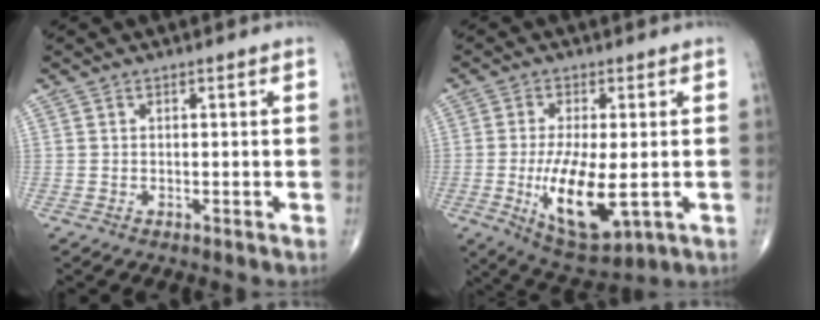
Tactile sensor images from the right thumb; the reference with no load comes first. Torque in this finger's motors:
{"motor_torque": [2.31, 1.96, 1.53, 0.14, 0.47]}